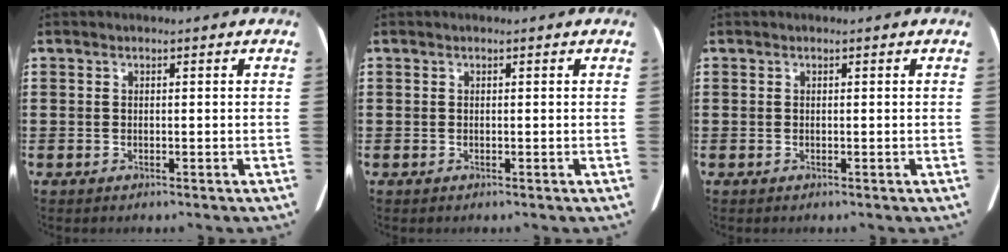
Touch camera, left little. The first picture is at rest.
{"total": 0.0}
{"total": 0.0}